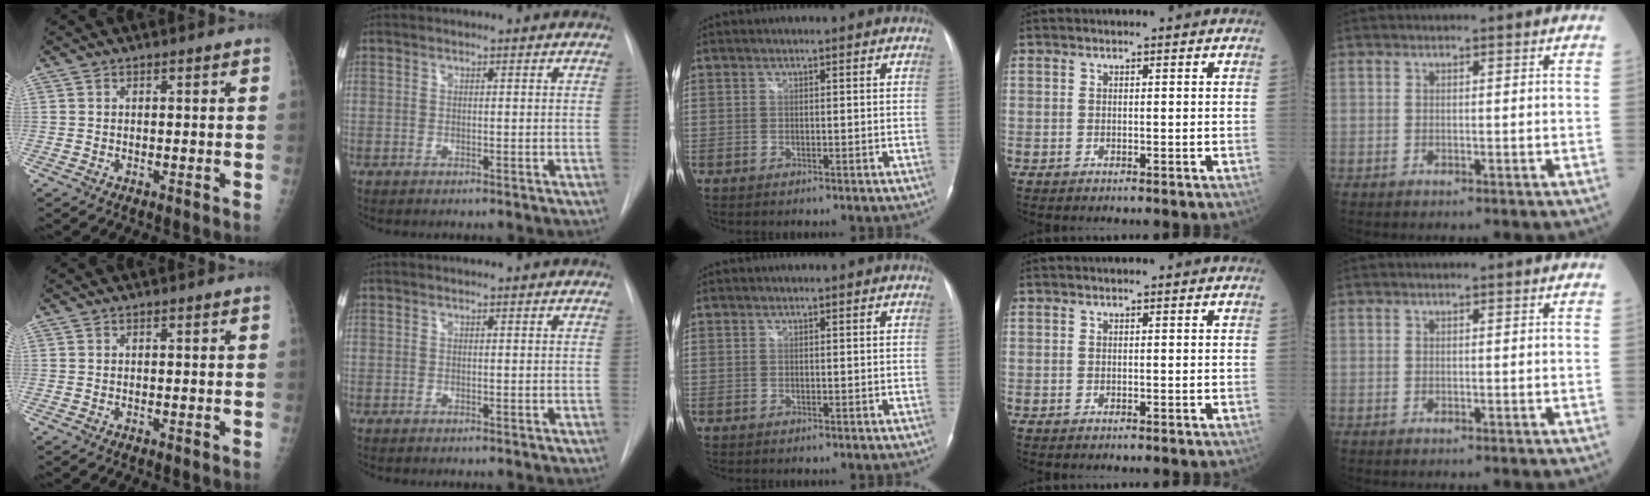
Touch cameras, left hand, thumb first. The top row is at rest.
{}